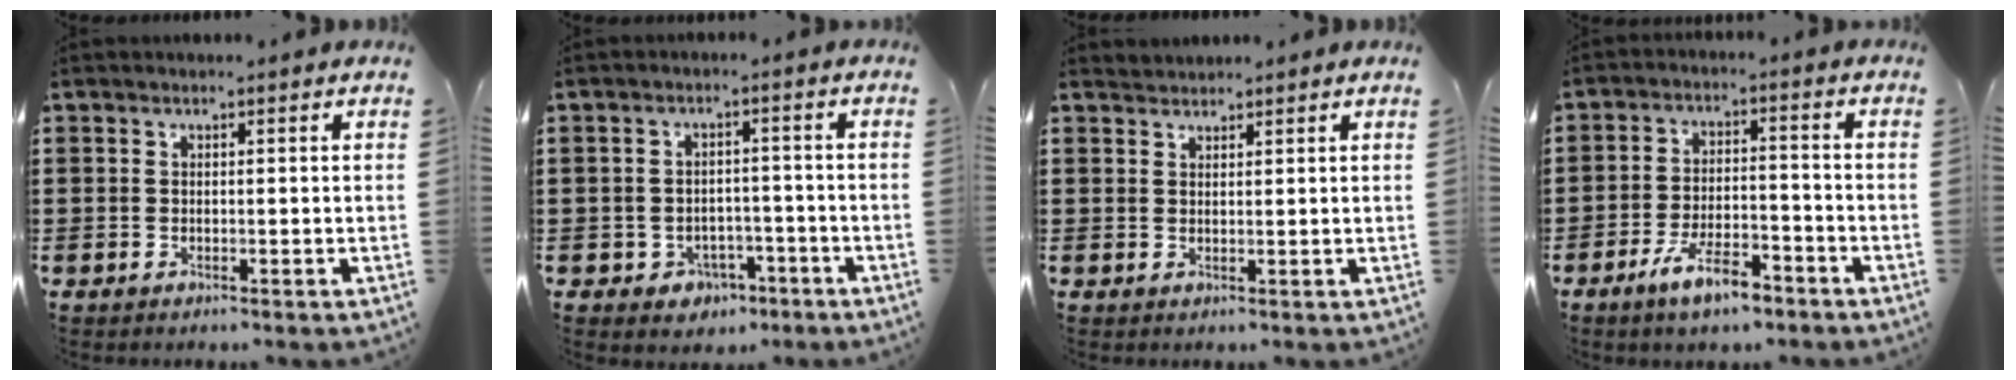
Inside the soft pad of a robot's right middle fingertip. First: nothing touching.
{"total": 2.7, "force": [-2.0, 1.7, 0.7], "torque": [-0.017, 0.004, -0.043]}
{"total": 1.3, "force": [1.2, 0.1, -0.5], "torque": [0.005, -0.001, 0.024]}
{"total": 7.2, "force": [-5.1, 2.1, 4.6], "torque": [-0.091, 0.004, -0.096]}